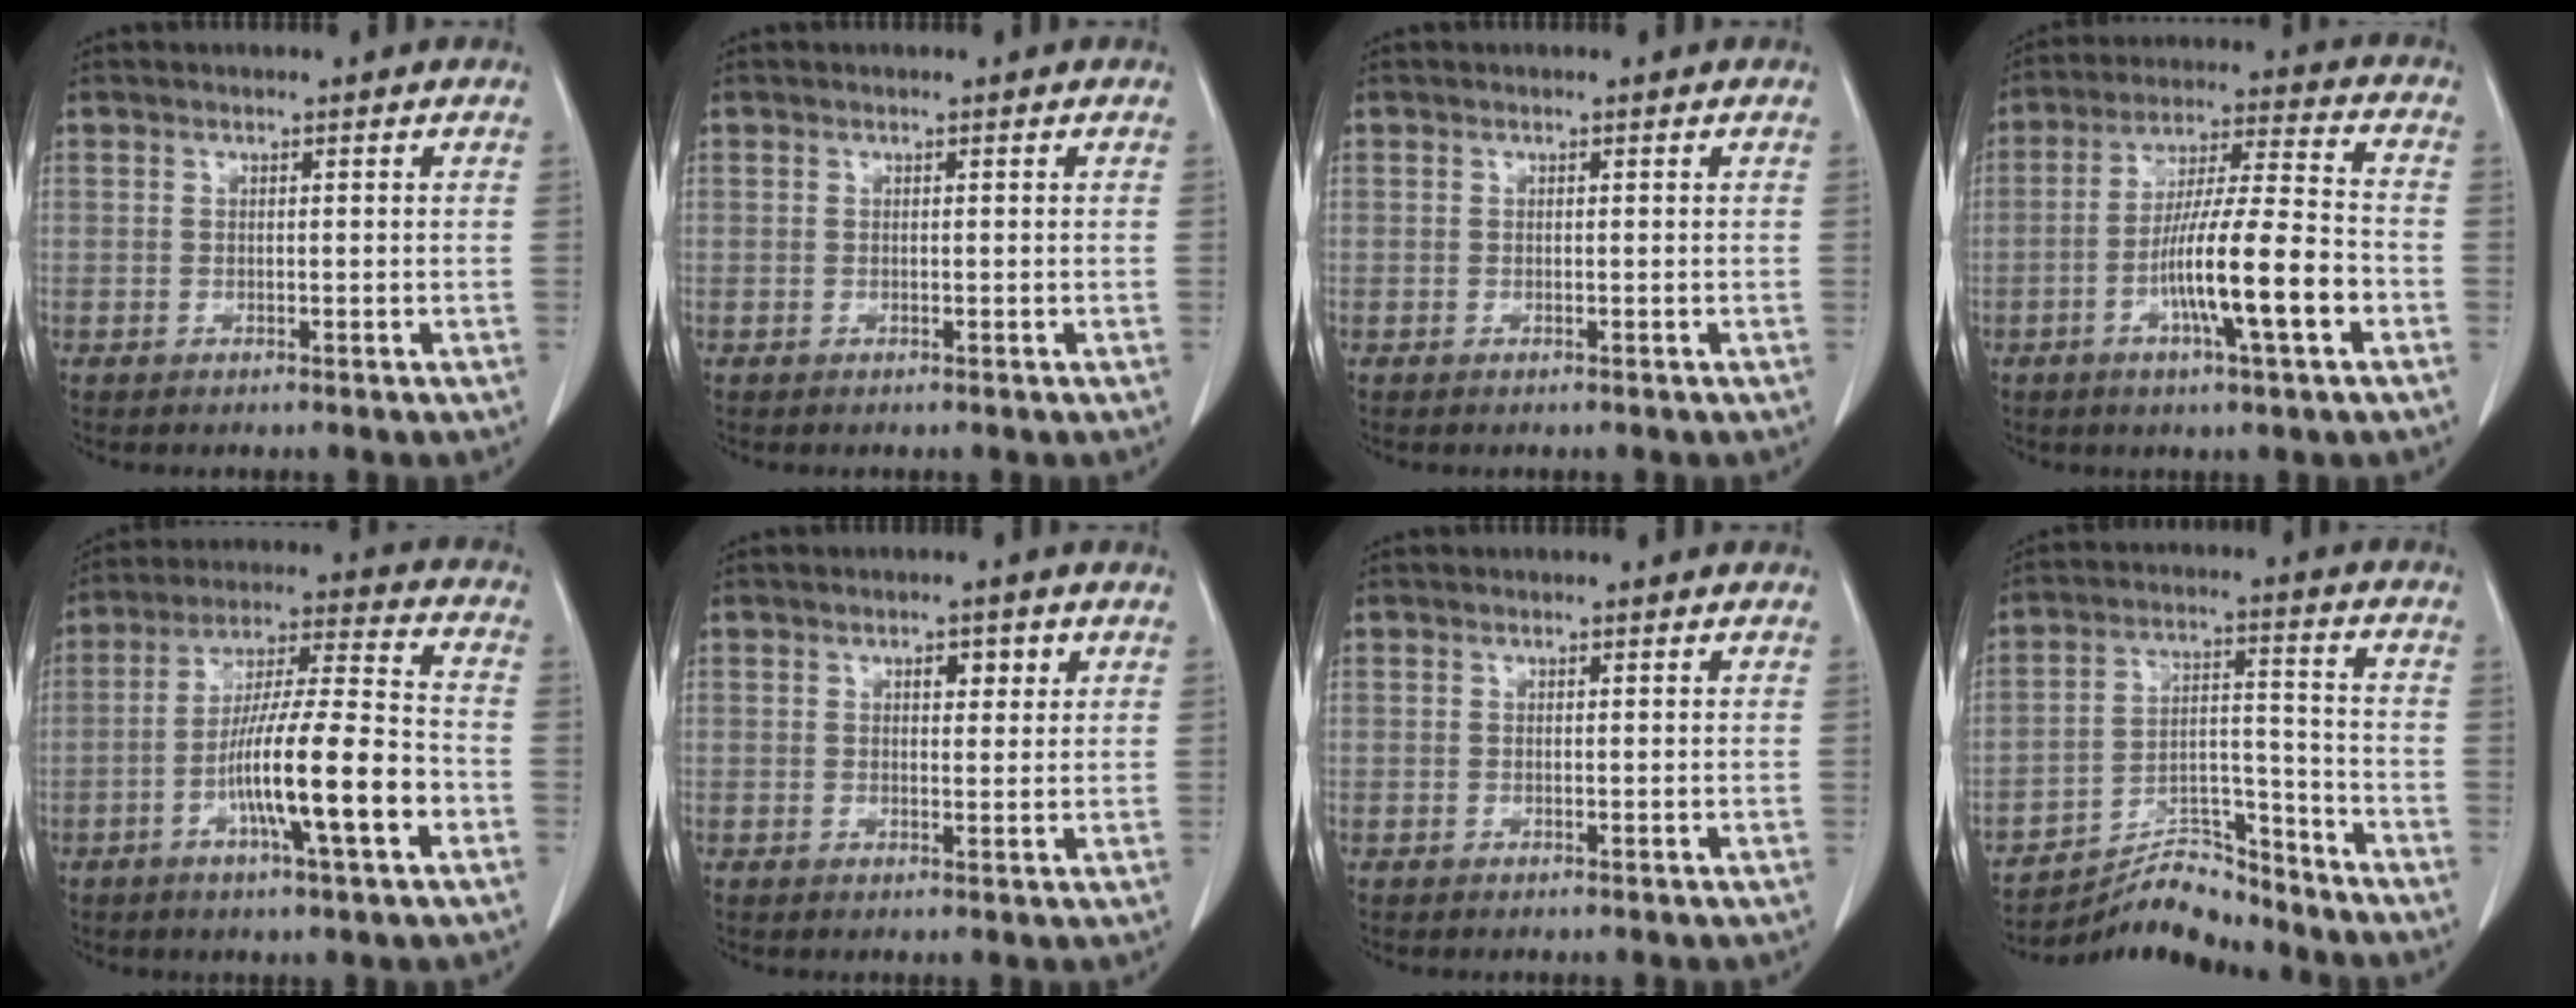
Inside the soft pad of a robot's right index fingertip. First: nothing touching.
{"total": 0.0}
{"total": 0.0}
{"total": 13.9, "force": [-4.7, 0.8, 13.0], "torque": [-0.228, -0.001, -0.080]}
{"total": 15.3, "force": [-5.2, 0.9, 14.3], "torque": [-0.250, 0.000, -0.088]}
{"total": 2.8, "force": [1.3, 1.2, 2.1], "torque": [-0.029, 0.002, 0.018]}
{"total": 0.0}
{"total": 10.5, "force": [-10.3, 1.5, 1.2], "torque": [-0.020, 0.035, -0.181]}